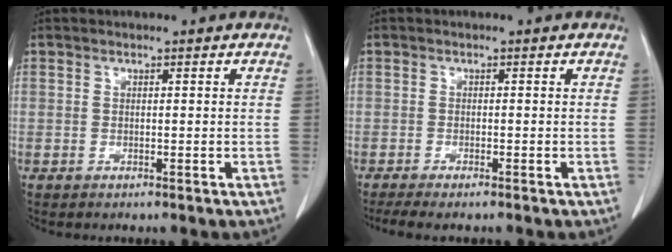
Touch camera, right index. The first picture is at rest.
{"total": 3.6, "force": [-3.0, 0.1, 2.1], "torque": [-0.030, -0.008, -0.048]}